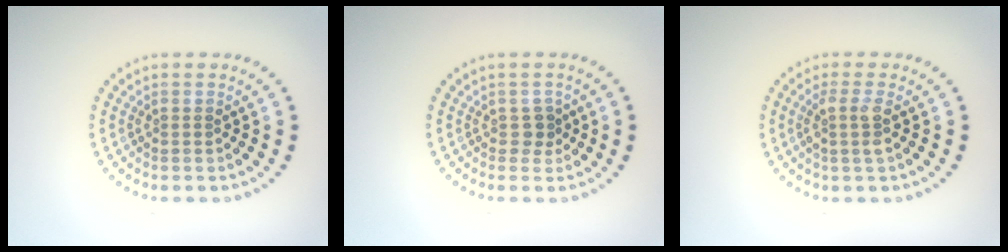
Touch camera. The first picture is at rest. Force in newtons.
{"total": 1.1, "press": 0.9, "slide": 0.7}
{"total": 2.0, "press": 1.6, "slide": 1.2}